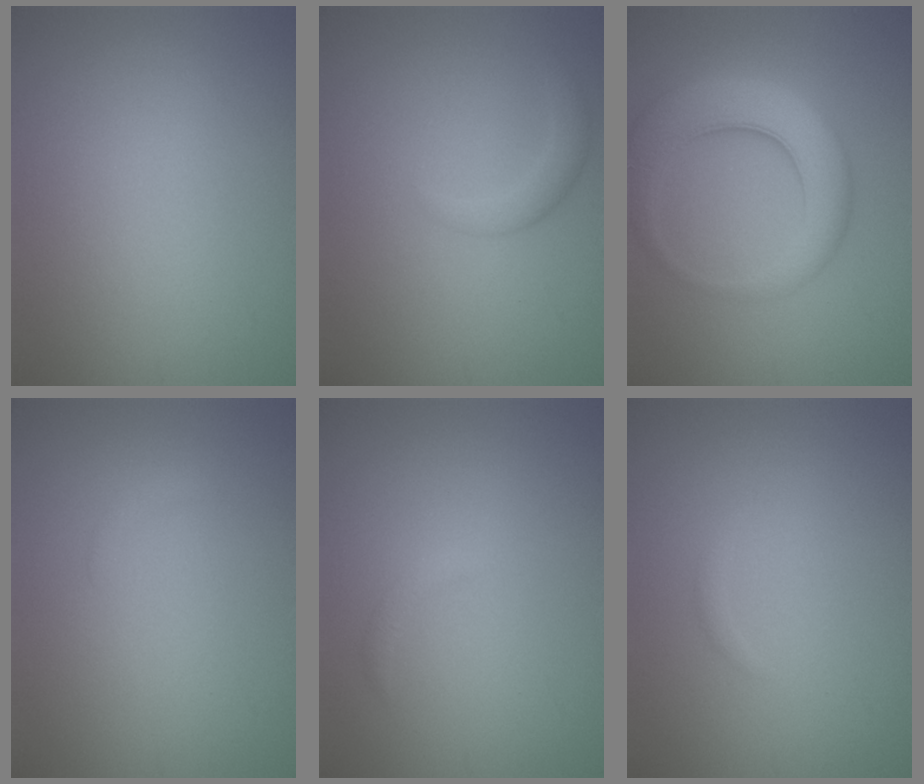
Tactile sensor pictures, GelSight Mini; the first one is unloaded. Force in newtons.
{"total": 1.5, "press": 1.5, "slide": 0.0}
{"total": 6.7, "press": 6.7, "slide": 0.4}
{"total": 0.6, "press": 0.6, "slide": 0.1}
{"total": 0.7, "press": 0.7, "slide": 0.1}
{"total": 0.5, "press": 0.5, "slide": 0.0}